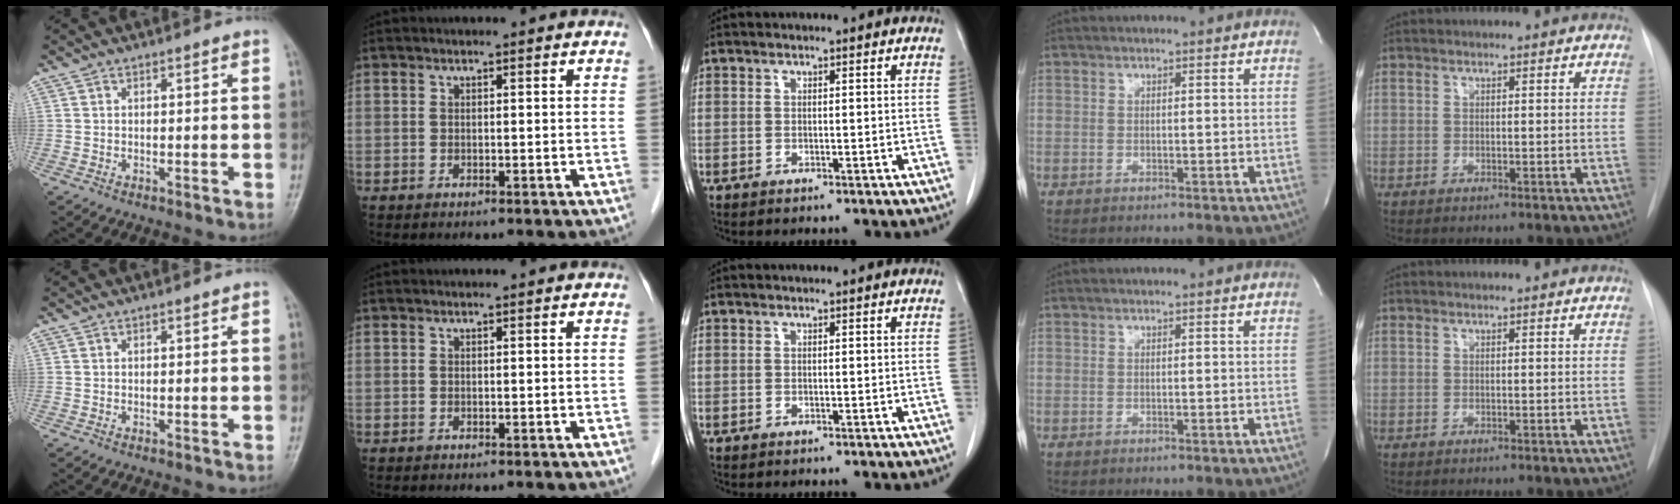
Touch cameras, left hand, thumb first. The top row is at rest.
{}